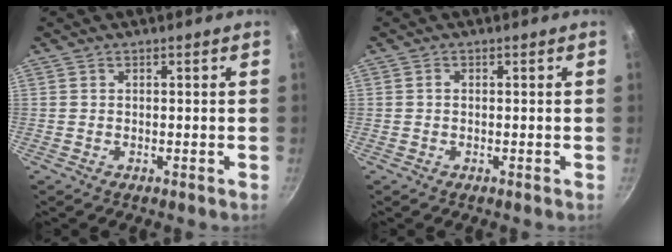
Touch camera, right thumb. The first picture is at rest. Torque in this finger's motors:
{"motor_torque": [0.08, 0.05, 0.34, -0.17, -0.01]}